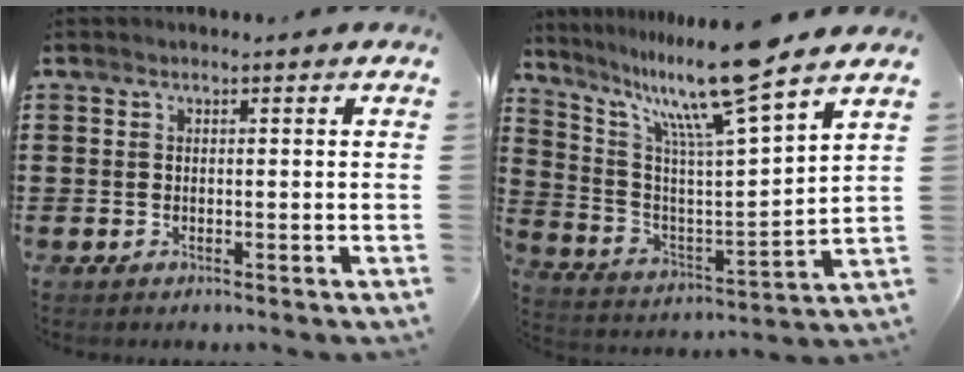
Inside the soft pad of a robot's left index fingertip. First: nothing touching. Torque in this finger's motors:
{"motor_torque": [1.25, 0.88, 0.96, 0.13]}